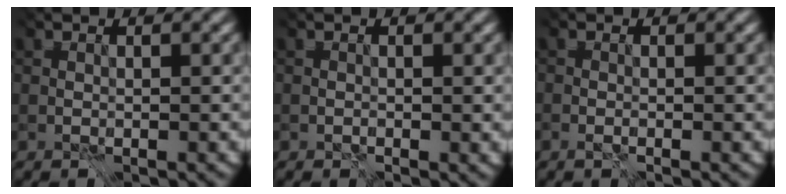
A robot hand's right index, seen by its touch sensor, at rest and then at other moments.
{"total": 0.6, "force": [-0.6, -0.3, -0.1], "torque": [0.008, -0.004, -0.019]}
{"total": 1.2, "force": [-1.2, -0.3, 0.0], "torque": [0.004, 0.006, -0.039]}